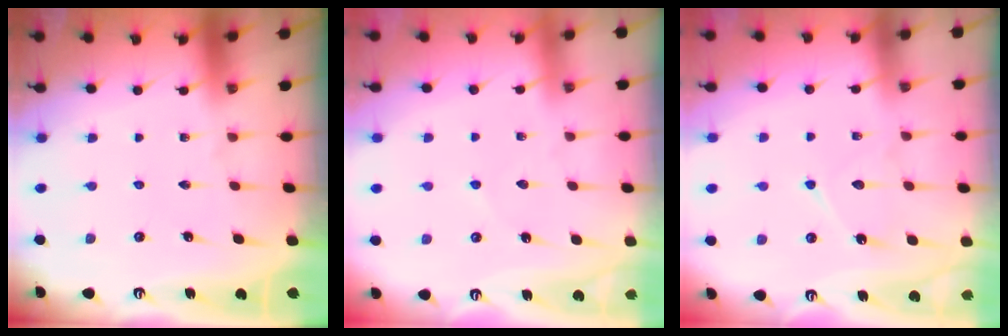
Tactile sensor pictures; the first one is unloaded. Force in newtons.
{"total": 1.8, "press": 1.8, "slide": 0.2}
{"total": 7.6, "press": 7.5, "slide": 0.8}